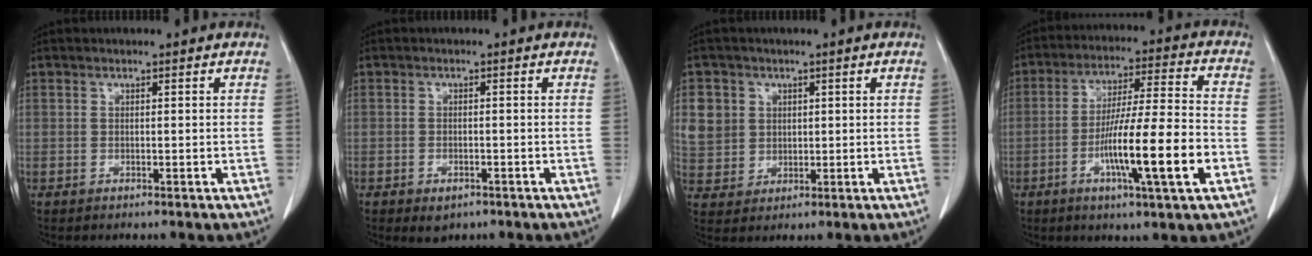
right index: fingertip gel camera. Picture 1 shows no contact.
{"total": 2.6, "force": [-1.6, 1.5, 1.4], "torque": [-0.018, -0.001, -0.013]}
{"total": 7.8, "force": [2.5, 7.2, 1.6], "torque": [-0.042, 0.020, 0.062]}
{"total": 14.5, "force": [-4.8, 0.3, 13.7], "torque": [-0.238, -0.005, -0.080]}